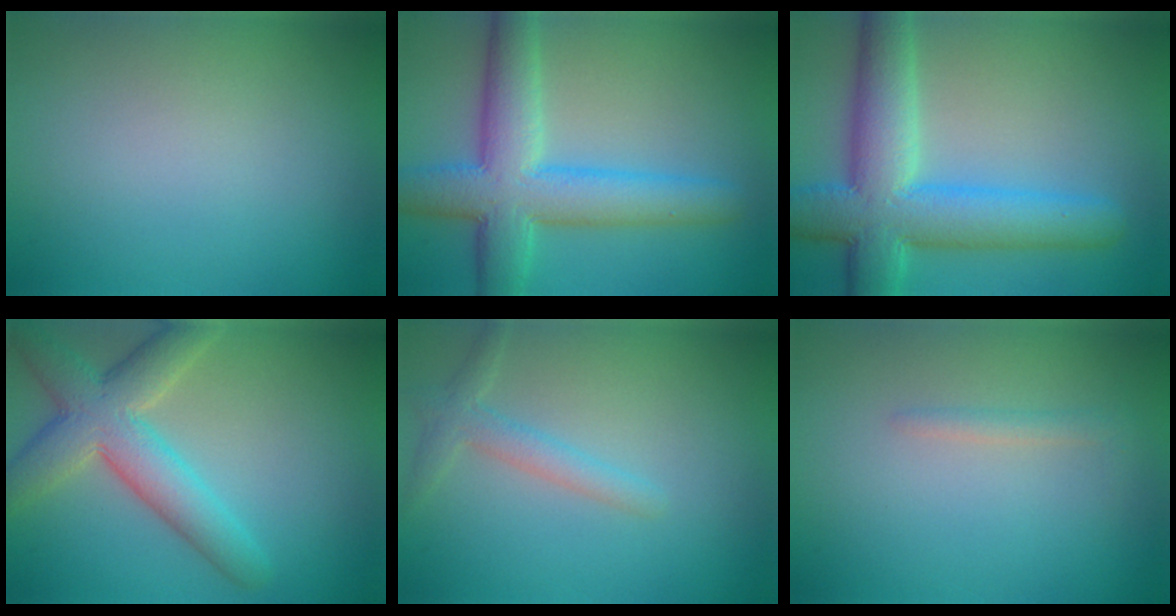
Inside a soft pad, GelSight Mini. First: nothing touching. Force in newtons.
{"total": 8.2, "press": 8.2, "slide": 0.2}
{"total": 9.7, "press": 9.7, "slide": 0.4}
{"total": 6.9, "press": 6.9, "slide": 0.4}
{"total": 2.2, "press": 2.2, "slide": 0.2}
{"total": 0.9, "press": 0.9, "slide": 0.1}